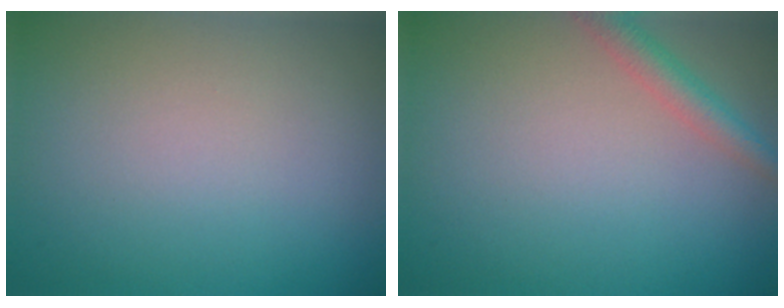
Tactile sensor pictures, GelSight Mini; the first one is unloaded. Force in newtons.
{"total": 2.4, "press": 2.4, "slide": 0.1}